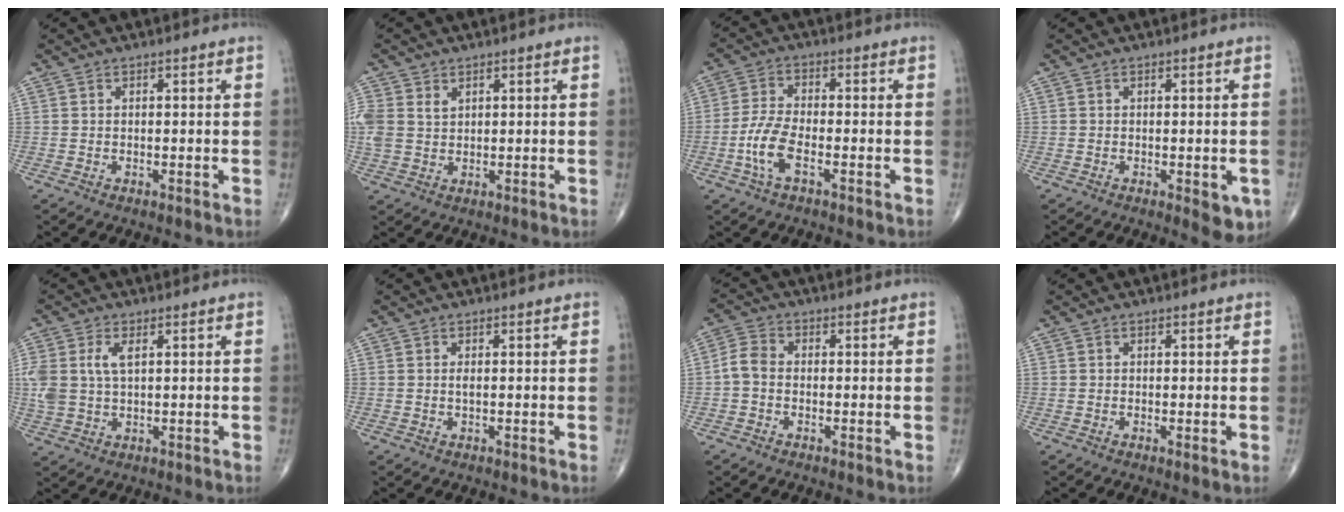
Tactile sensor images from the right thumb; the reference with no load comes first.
{"total": 6.8, "force": [2.0, 5.5, 3.4], "torque": [-0.086, 0.003, 0.043]}
{"total": 6.7, "force": [-2.6, 2.5, 5.6], "torque": [-0.128, 0.015, -0.054]}
{"total": 4.8, "force": [-1.6, 1.9, 4.1], "torque": [-0.035, -0.007, -0.016]}
{"total": 6.8, "force": [1.8, 3.8, 5.4], "torque": [-0.129, 0.008, 0.040]}
{"total": 0.7, "force": [0.0, 0.2, 0.7], "torque": [-0.016, -0.002, 0.000]}
{"total": 3.9, "force": [-0.8, 2.8, 2.6], "torque": [-0.049, 0.011, -0.027]}
{"total": 0.6, "force": [-0.1, 0.1, 0.6], "torque": [-0.015, -0.004, -0.004]}